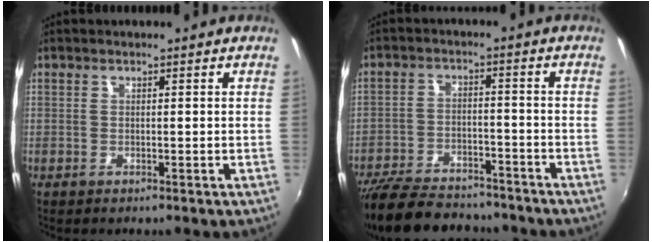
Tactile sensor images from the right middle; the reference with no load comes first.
{"total": 18.7, "force": [-15.7, 6.5, 7.8], "torque": [-0.178, -0.013, -0.239]}